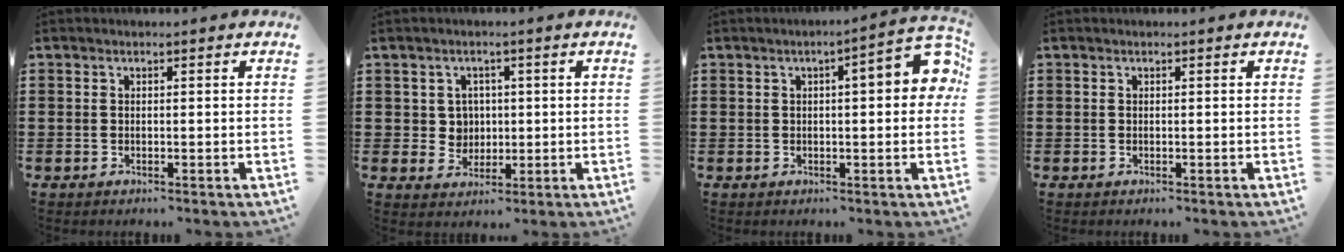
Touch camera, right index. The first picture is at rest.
{"total": 3.5, "force": [0.6, 3.2, 1.0], "torque": [-0.035, 0.011, 0.009]}
{"total": 6.4, "force": [1.2, 1.4, 6.1], "torque": [-0.082, -0.004, 0.011]}
{"total": 0.0}